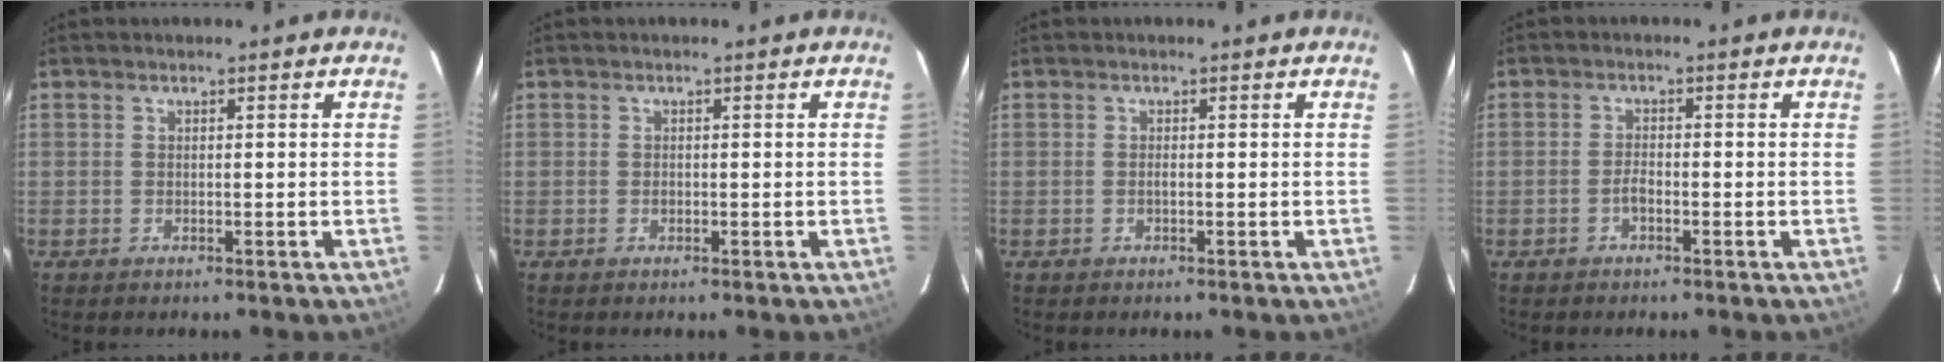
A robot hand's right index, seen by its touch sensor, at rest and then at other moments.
{"total": 0.8, "force": [-0.2, 0.6, 0.4], "torque": [-0.006, 0.001, -0.004]}
{"total": 0.7, "force": [-0.2, 0.1, 0.6], "torque": [-0.011, 0.000, -0.005]}
{"total": 1.8, "force": [-1.0, 0.7, 1.4], "torque": [-0.030, 0.004, -0.021]}